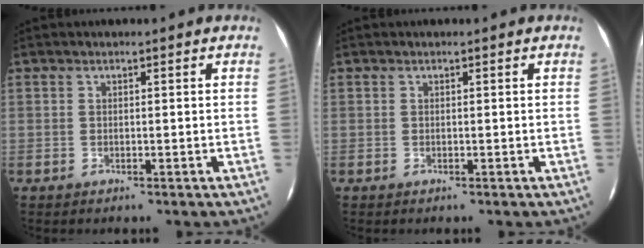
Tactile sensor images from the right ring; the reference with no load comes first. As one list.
[{"total": 0.0}]